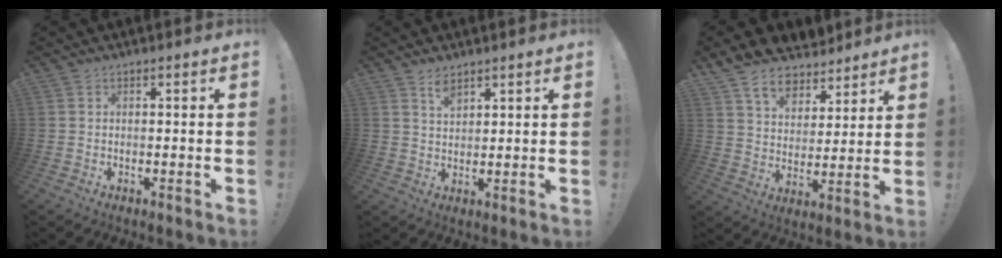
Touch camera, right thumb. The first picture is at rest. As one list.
[{"total": 4.3, "force": [3.2, 1.8, 2.2], "torque": [-0.028, -0.022, 0.056]}, {"total": 10.3, "force": [8.2, 5.6, 2.6], "torque": [-0.059, -0.065, 0.158]}]